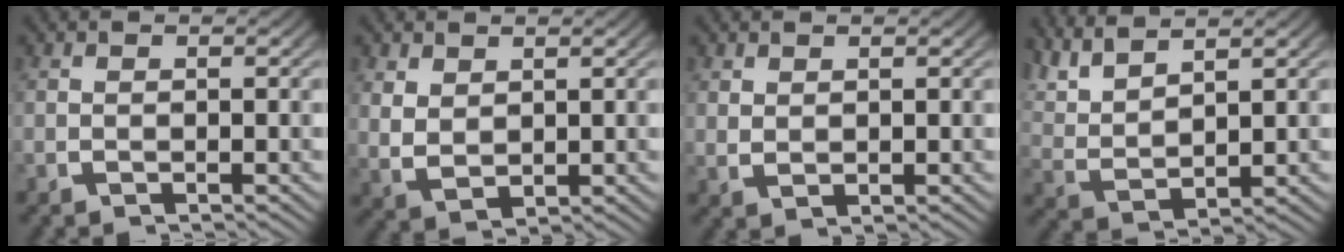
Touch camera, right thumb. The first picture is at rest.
{"total": 3.4, "force": [0.8, 2.4, 2.2], "torque": [-0.053, -0.018, 0.035]}
{"total": 1.1, "force": [0.9, 0.4, 0.6], "torque": [-0.011, -0.002, 0.025]}
{"total": 5.3, "force": [3.0, 2.8, 3.4], "torque": [-0.080, -0.008, 0.068]}